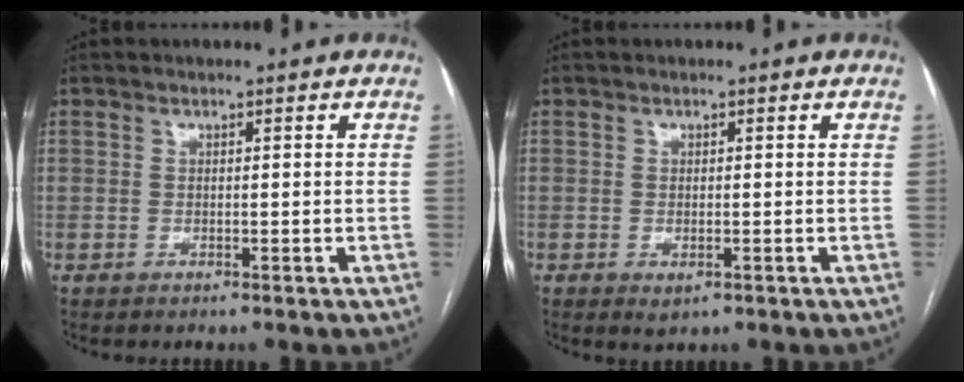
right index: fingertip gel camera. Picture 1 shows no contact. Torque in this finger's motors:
{"motor_torque": [0.19, 0.05, 0.11, 0.01]}